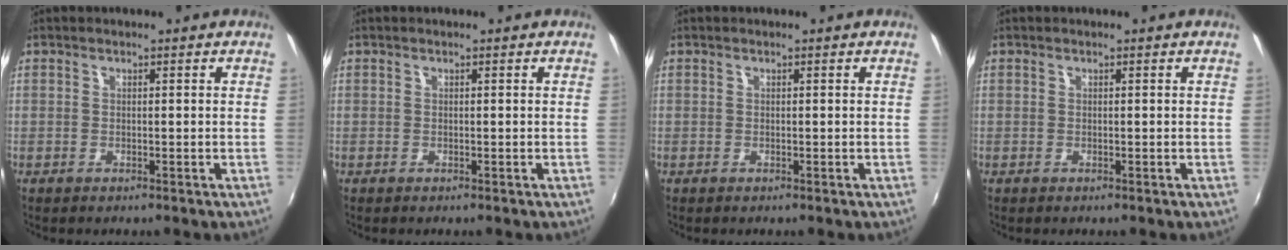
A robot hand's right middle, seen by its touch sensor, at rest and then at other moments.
{"total": 0.0}
{"total": 0.0}
{"total": 0.0}